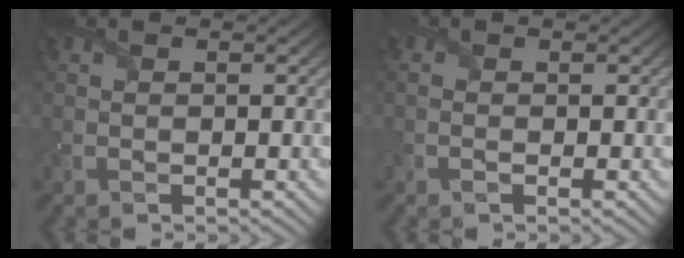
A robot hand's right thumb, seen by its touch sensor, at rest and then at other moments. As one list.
[{"total": 1.1, "force": [-0.4, 0.7, 0.7], "torque": [-0.011, -0.001, -0.006]}]